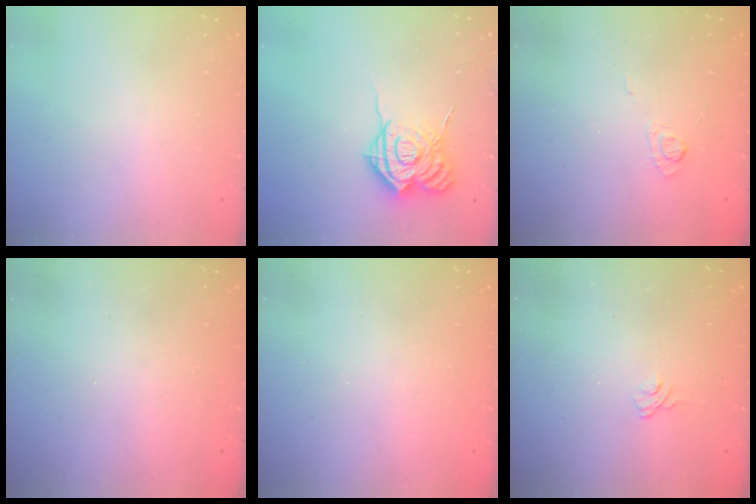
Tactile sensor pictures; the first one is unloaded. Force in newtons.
{"total": 15.2, "press": 15.1, "slide": 1.6}
{"total": 3.0, "press": 2.5, "slide": 1.7}
{"total": 2.3, "press": 2.2, "slide": 0.7}
{"total": 2.3, "press": 2.2, "slide": 0.7}
{"total": 2.5, "press": 2.1, "slide": 1.3}